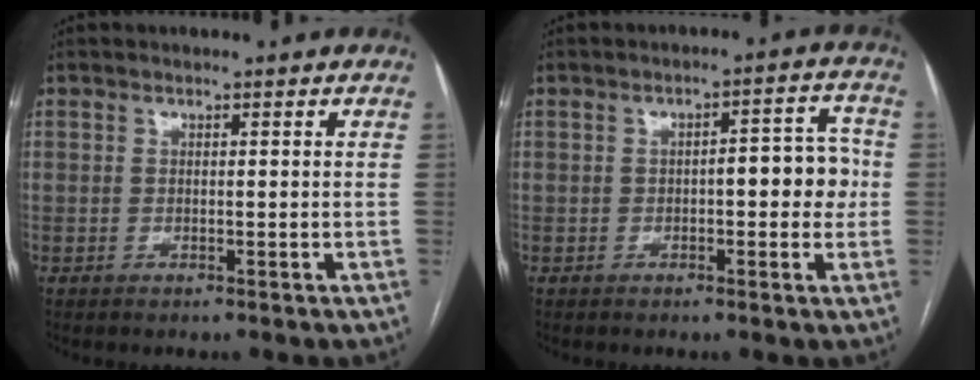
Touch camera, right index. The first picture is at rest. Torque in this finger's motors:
{"motor_torque": [0.65, -0.16, 0.45, 0.07]}